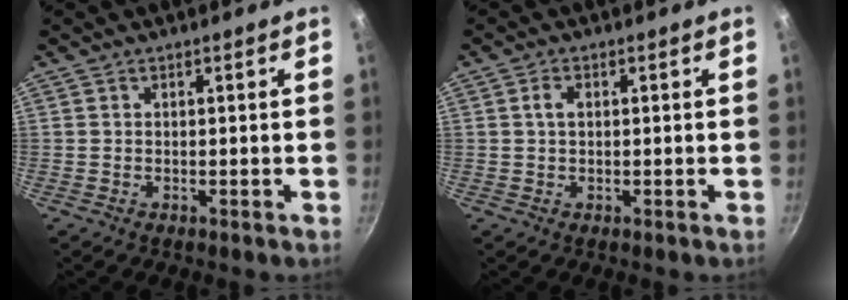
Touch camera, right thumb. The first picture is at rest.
{"total": 1.8, "force": [0.3, 1.1, 1.4], "torque": [-0.028, 0.002, 0.005]}